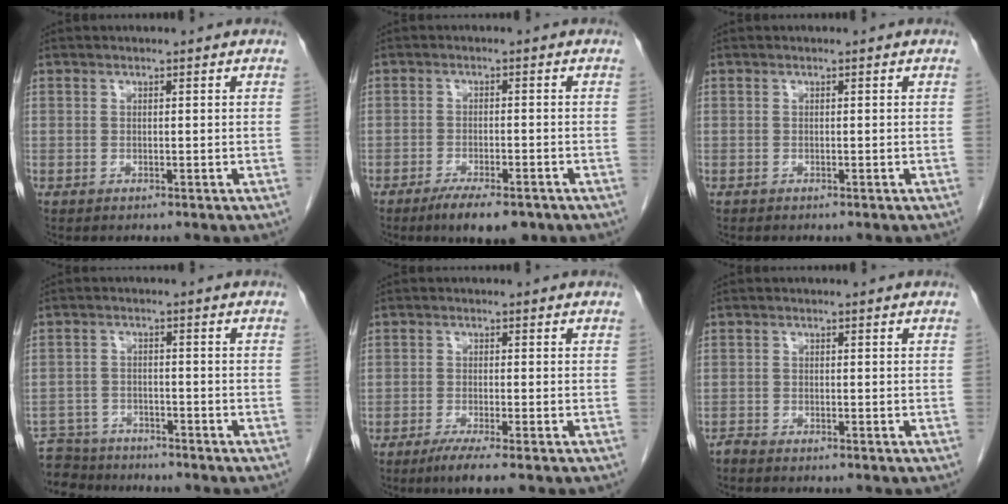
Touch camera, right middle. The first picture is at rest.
{"total": 6.7, "force": [-4.8, 1.7, 4.4], "torque": [-0.066, -0.010, -0.071]}
{"total": 0.0}
{"total": 8.2, "force": [-7.6, 2.8, 0.7], "torque": [-0.011, 0.006, -0.128]}
{"total": 3.9, "force": [-2.6, -0.3, 2.8], "torque": [-0.052, -0.013, -0.049]}
{"total": 1.1, "force": [-1.1, 0.0, 0.1], "torque": [-0.005, -0.002, -0.023]}